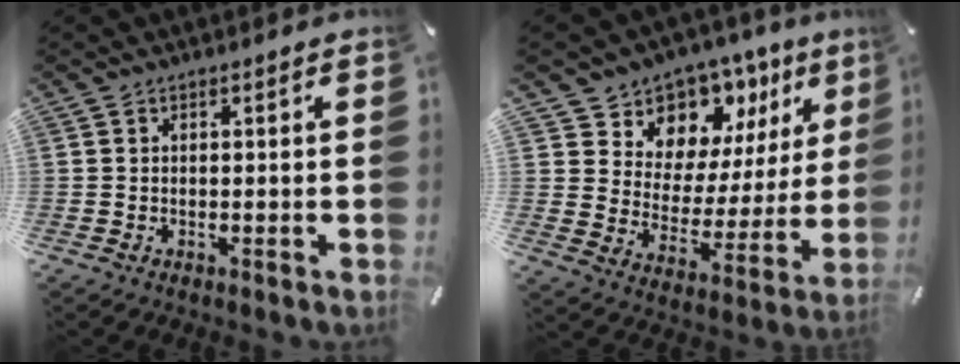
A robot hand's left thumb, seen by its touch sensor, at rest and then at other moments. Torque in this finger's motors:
{"motor_torque": [1.33, 0.16, 1.33, -1.06, 0.10]}